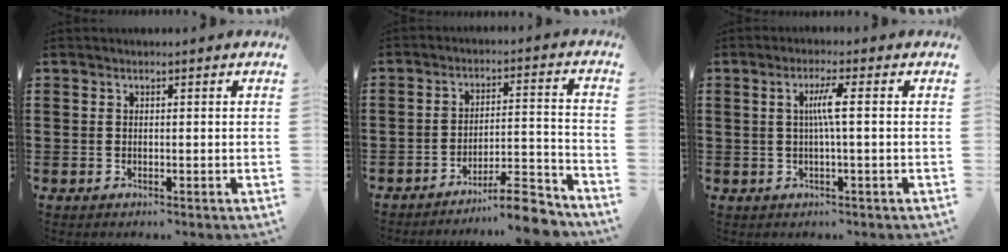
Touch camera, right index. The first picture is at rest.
{"total": 8.8, "force": [-7.8, 0.7, 3.9], "torque": [-0.050, 0.017, -0.145]}
{"total": 3.7, "force": [0.2, -0.2, 3.7], "torque": [-0.071, -0.004, -0.002]}